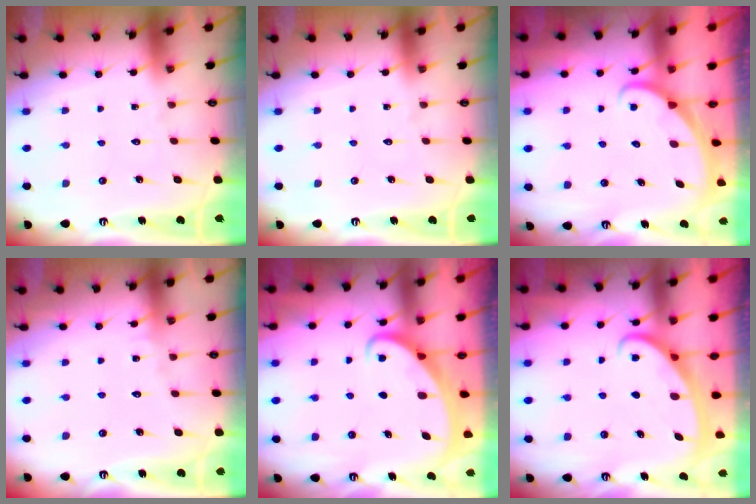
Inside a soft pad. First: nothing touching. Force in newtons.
{"total": 0.0}
{"total": 2.0, "press": 2.0, "slide": 0.0}
{"total": 3.6, "press": 3.6, "slide": 0.2}
{"total": 2.2, "press": 2.2, "slide": 0.3}
{"total": 2.6, "press": 2.6, "slide": 0.4}